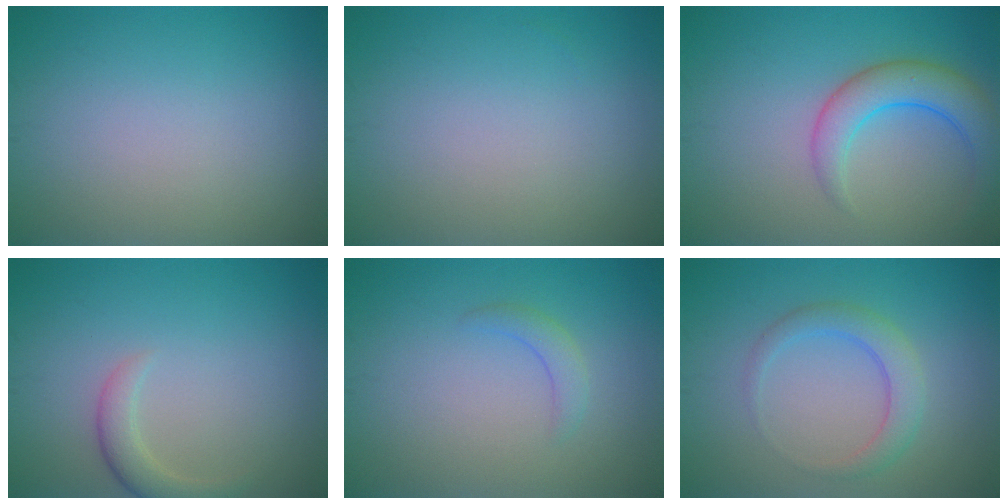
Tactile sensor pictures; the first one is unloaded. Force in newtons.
{"total": 0.0}
{"total": 4.6, "press": 4.6, "slide": 0.3}
{"total": 2.2, "press": 2.2, "slide": 0.2}
{"total": 1.5, "press": 1.5, "slide": 0.2}
{"total": 2.8, "press": 2.8, "slide": 0.1}